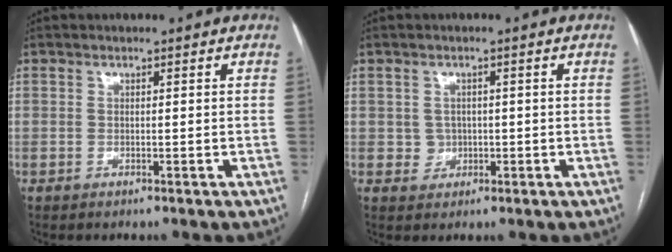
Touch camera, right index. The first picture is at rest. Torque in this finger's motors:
{"motor_torque": [-0.02, 0.07, -0.04, 0.00]}